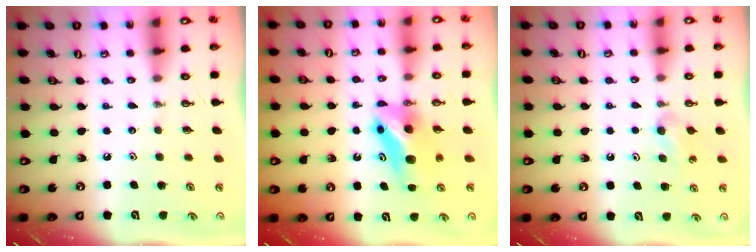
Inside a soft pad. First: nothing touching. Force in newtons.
{"total": 7.0, "press": 7.0, "slide": 0.6}
{"total": 5.5, "press": 2.8, "slide": 4.8}